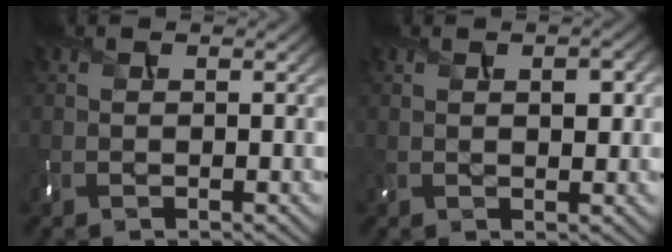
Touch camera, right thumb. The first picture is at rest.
{"total": 3.0, "force": [0.9, 1.7, 2.3], "torque": [-0.042, 0.000, 0.018]}